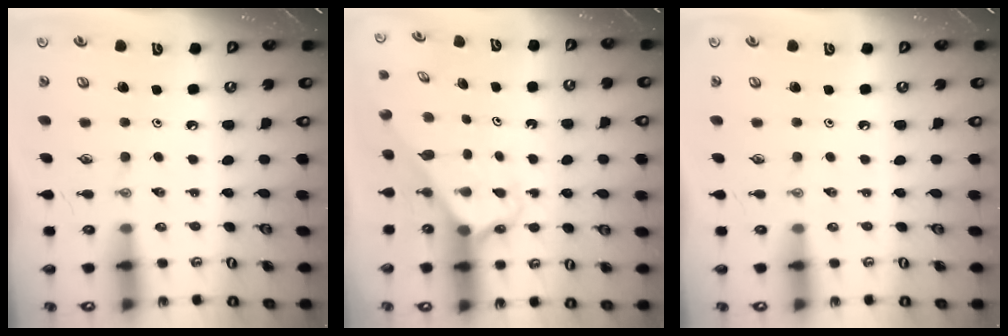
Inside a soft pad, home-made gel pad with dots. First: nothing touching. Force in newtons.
{"total": 2.7, "press": 2.7, "slide": 0.1}
{"total": 0.0}